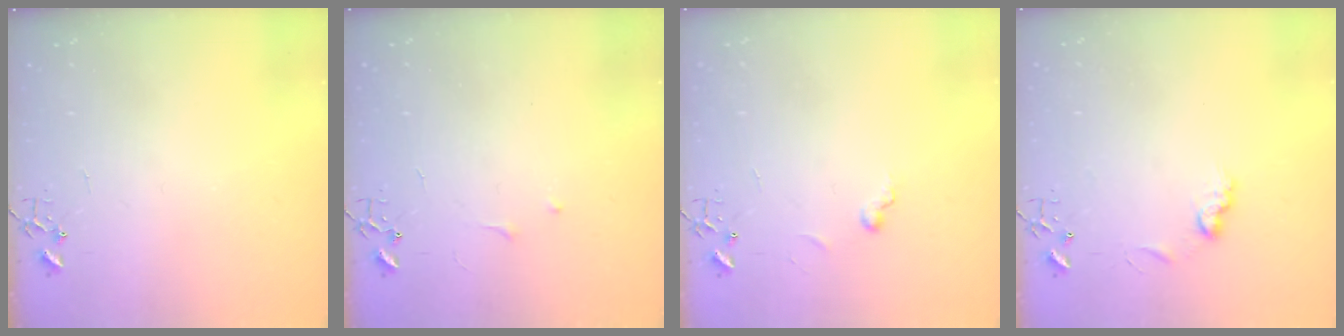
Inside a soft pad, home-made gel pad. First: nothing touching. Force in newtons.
{"total": 4.7, "press": 4.7, "slide": 0.7}
{"total": 5.6, "press": 5.6, "slide": 0.5}
{"total": 7.6, "press": 7.6, "slide": 0.7}